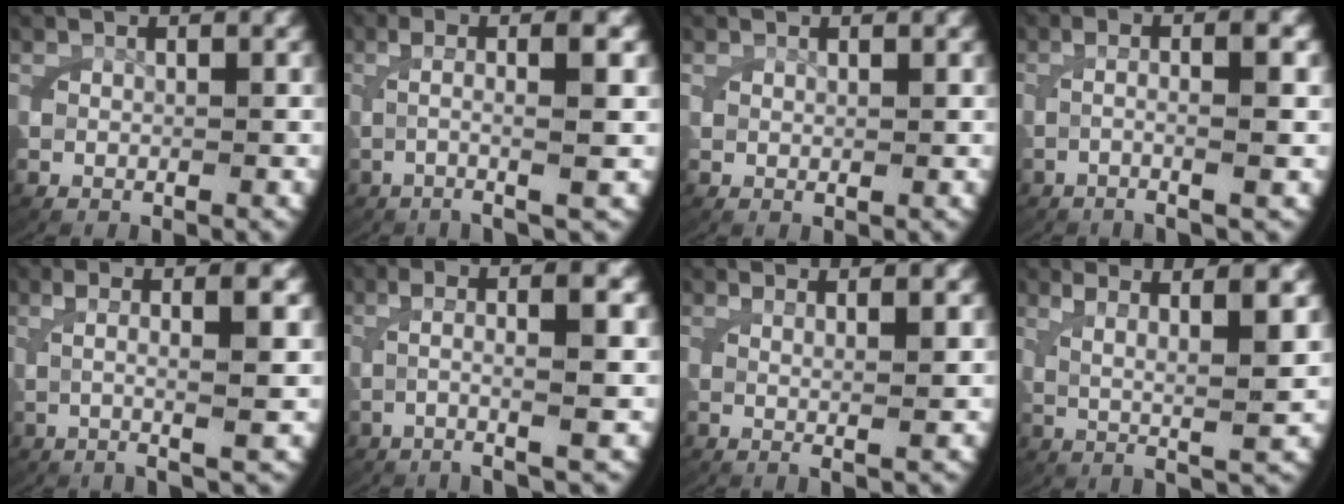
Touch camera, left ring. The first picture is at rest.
{"total": 5.7, "force": [0.8, 0.9, 5.6], "torque": [-0.091, 0.017, 0.007]}
{"total": 0.7, "force": [0.5, 0.2, 0.4], "torque": [-0.005, 0.000, 0.011]}
{"total": 4.4, "force": [-0.3, 0.7, 4.3], "torque": [-0.082, 0.007, -0.010]}
{"total": 6.0, "force": [1.4, 0.9, 5.7], "torque": [-0.088, 0.021, 0.016]}
{"total": 5.6, "force": [0.3, 1.0, 5.4], "torque": [-0.095, 0.012, 0.000]}
{"total": 2.5, "force": [1.2, -0.1, 2.2], "torque": [-0.039, 0.001, 0.018]}
{"total": 7.6, "force": [3.1, 2.1, 6.6], "torque": [-0.087, 0.013, 0.043]}